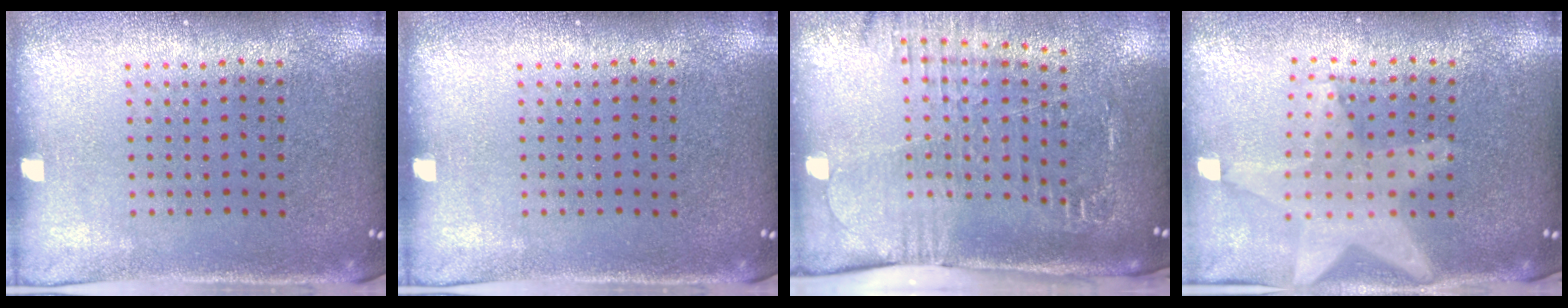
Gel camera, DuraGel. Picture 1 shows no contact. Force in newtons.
{"total": 0.0}
{"total": 2.5, "press": 2.1, "slide": 1.3}
{"total": 2.1, "press": 1.7, "slide": 1.2}